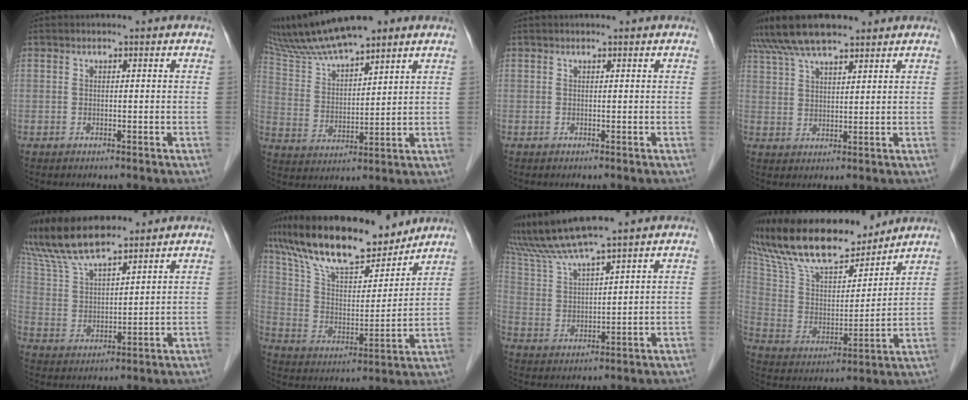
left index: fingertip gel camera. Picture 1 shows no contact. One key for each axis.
{"total": 13.2, "fx": 11.2, "fy": 2.1, "fz": 6.6, "tx": -0.127, "ty": 0.020, "tz": 0.210}
{"total": 1.0, "fx": 0.8, "fy": 0.0, "fz": 0.5, "tx": -0.007, "ty": 0.014, "tz": 0.014}
{"total": 9.8, "fx": 8.0, "fy": 1.9, "fz": 5.3, "tx": -0.097, "ty": 0.030, "tz": 0.145}
{"total": 13.9, "fx": 12.2, "fy": 2.5, "fz": 6.2, "tx": -0.134, "ty": 0.025, "tz": 0.239}
{"total": 18.0, "fx": 14.9, "fy": 4.4, "fz": 9.1, "tx": -0.165, "ty": 0.012, "tz": 0.267}
{"total": 9.5, "fx": 8.4, "fy": -1.4, "fz": 4.3, "tx": -0.094, "ty": 0.012, "tz": 0.166}
{"total": 21.4, "fx": 18.5, "fy": 4.9, "fz": 9.6, "tx": -0.191, "ty": 0.019, "tz": 0.326}